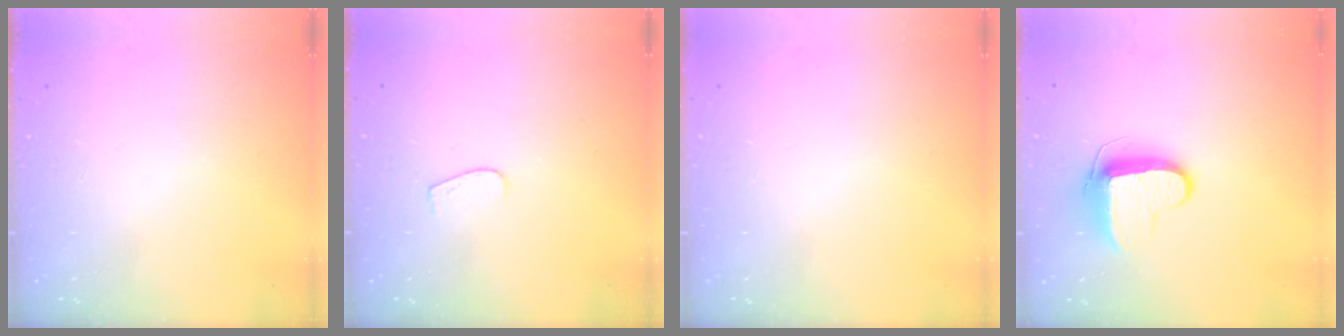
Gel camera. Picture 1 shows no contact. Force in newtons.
{"total": 3.1, "press": 3.1, "slide": 0.2}
{"total": 0.0}
{"total": 9.9, "press": 9.8, "slide": 0.5}